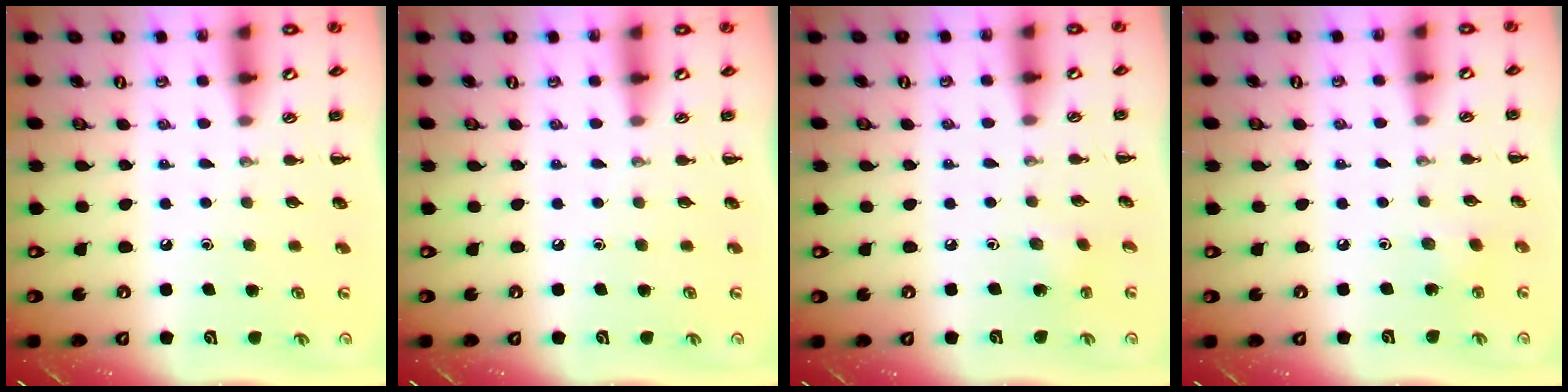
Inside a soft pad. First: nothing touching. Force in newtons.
{"total": 0.0}
{"total": 2.0, "press": 1.8, "slide": 0.7}
{"total": 2.6, "press": 2.5, "slide": 0.9}